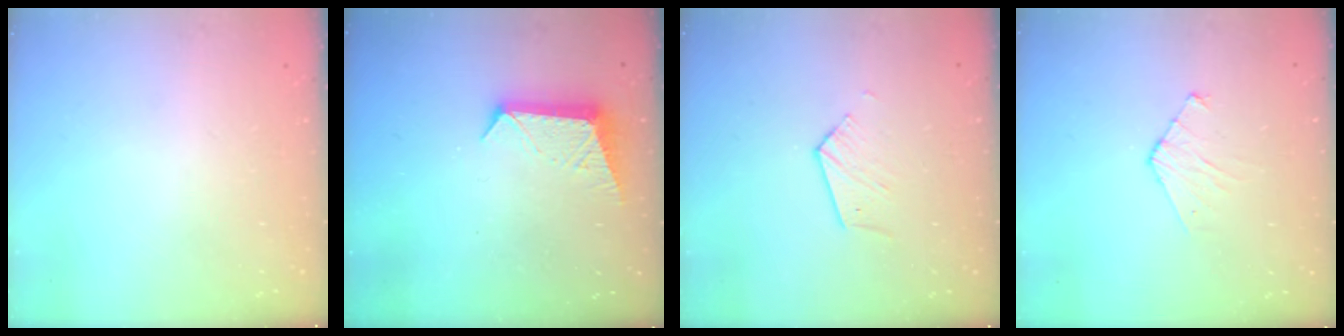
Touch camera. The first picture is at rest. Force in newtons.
{"total": 9.6, "press": 9.6, "slide": 0.1}
{"total": 4.0, "press": 4.0, "slide": 0.4}
{"total": 4.2, "press": 4.2, "slide": 0.4}